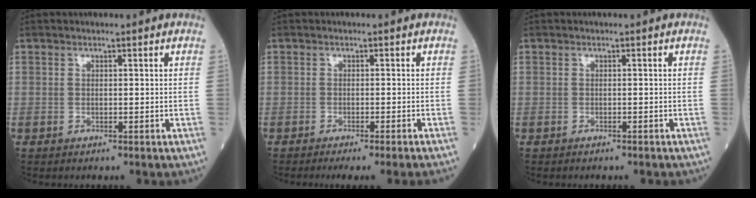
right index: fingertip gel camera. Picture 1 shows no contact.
{"total": 5.9, "force": [-4.9, -1.4, 2.9], "torque": [-0.009, -0.008, -0.066]}
{"total": 1.3, "force": [-1.2, 0.2, 0.4], "torque": [-0.009, -0.002, -0.013]}